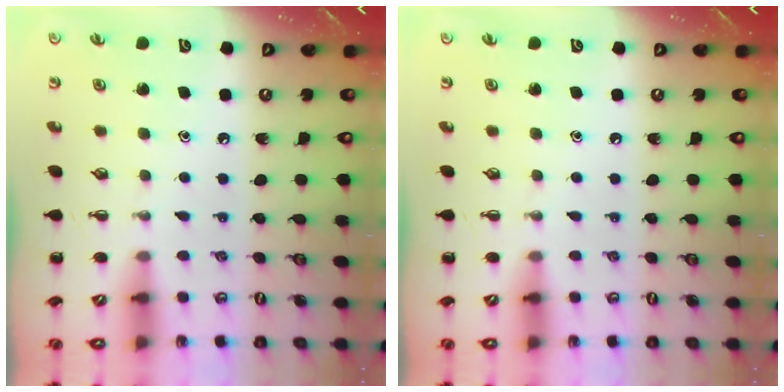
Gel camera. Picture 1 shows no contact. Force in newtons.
{"total": 0.0}